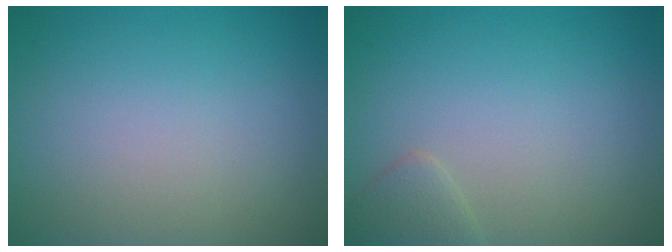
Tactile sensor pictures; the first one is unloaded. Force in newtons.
{"total": 1.4, "press": 1.4, "slide": 0.1}